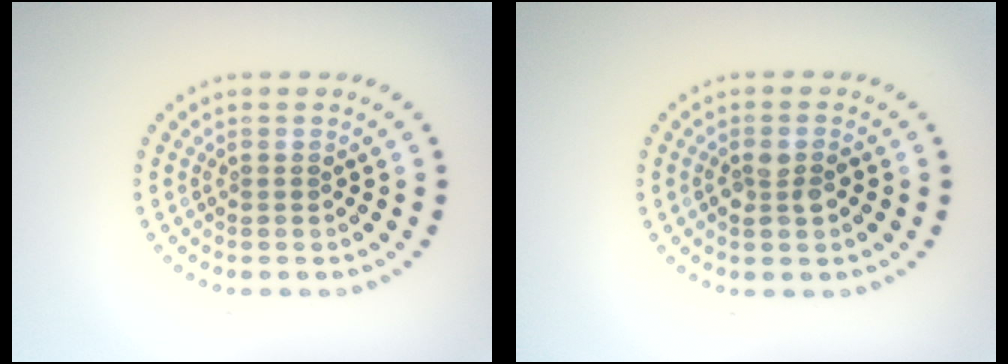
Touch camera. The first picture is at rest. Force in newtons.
{"total": 1.7, "press": 1.7, "slide": 0.3}